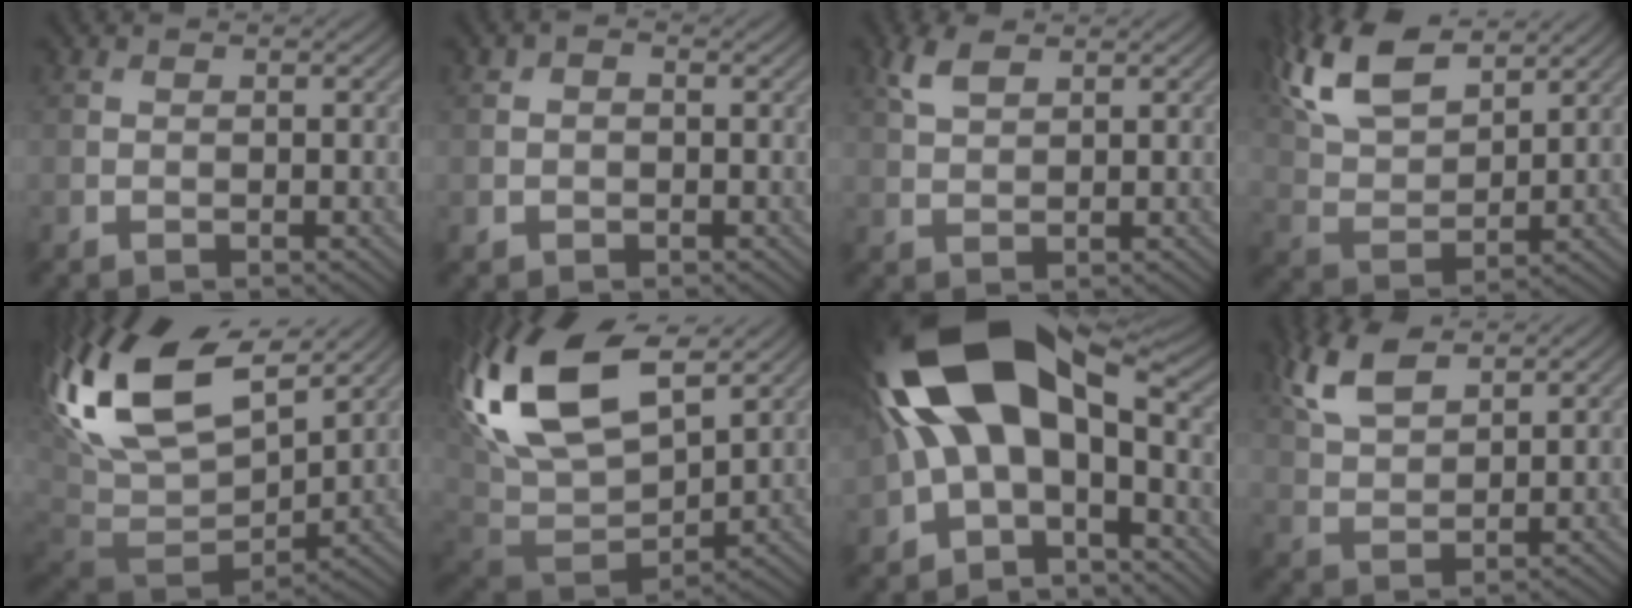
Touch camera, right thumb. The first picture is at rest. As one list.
[{"total": 1.5, "force": [-0.1, 1.3, 0.8], "torque": [-0.017, -0.003, -0.005]}, {"total": 3.3, "force": [2.0, 1.4, 2.2], "torque": [-0.057, 0.006, 0.044]}, {"total": 12.2, "force": [7.7, 5.1, 8.0], "torque": [-0.195, 0.023, 0.143]}, {"total": 17.8, "force": [6.9, 9.6, 13.3], "torque": [-0.310, 0.009, 0.143]}, {"total": 19.2, "force": [7.7, 10.9, 13.8], "torque": [-0.328, 0.016, 0.154]}, {"total": 17.0, "force": [0.8, 8.8, 14.5], "torque": [-0.281, 0.013, 0.006]}, {"total": 7.4, "force": [4.5, 3.2, 4.9], "torque": [-0.128, 0.012, 0.095]}]